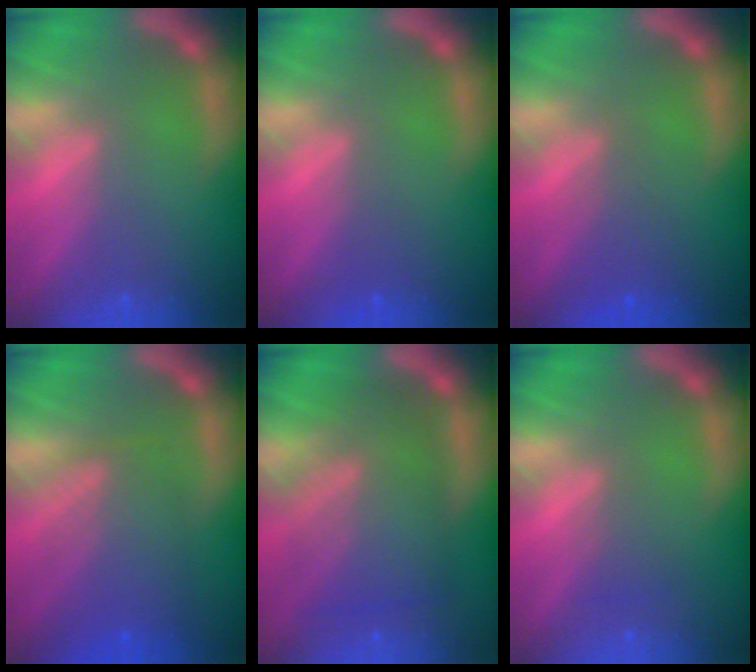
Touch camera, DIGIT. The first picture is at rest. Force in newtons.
{"total": 1.0}
{"total": 2.5}
{"total": 6.6}
{"total": 9.0}
{"total": 1.5}